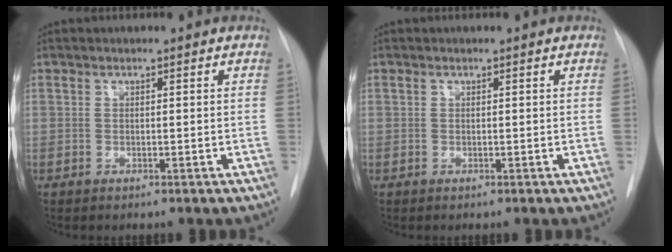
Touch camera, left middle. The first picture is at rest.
{"total": 0.0}